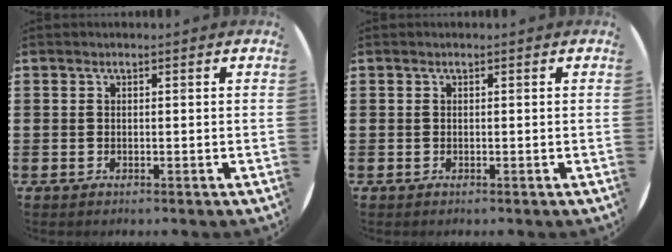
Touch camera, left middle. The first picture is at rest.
{"total": 0.0}